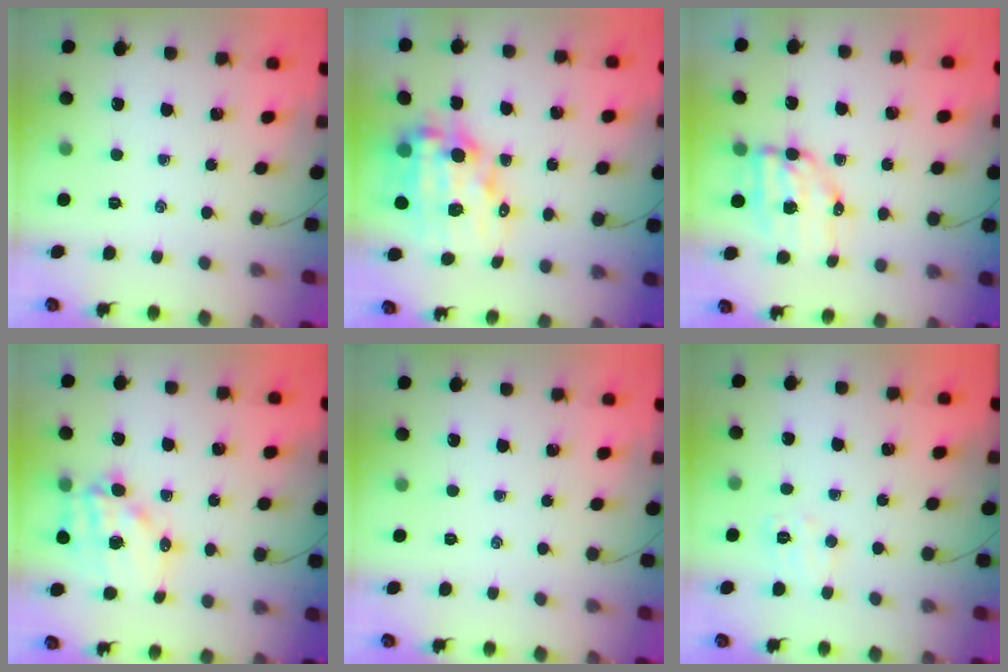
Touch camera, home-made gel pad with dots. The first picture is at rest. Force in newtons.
{"total": 14.8, "press": 14.4, "slide": 3.5}
{"total": 7.1, "press": 7.0, "slide": 1.4}
{"total": 14.5, "press": 14.1, "slide": 3.5}
{"total": 0.0}
{"total": 6.9, "press": 6.8, "slide": 1.0}